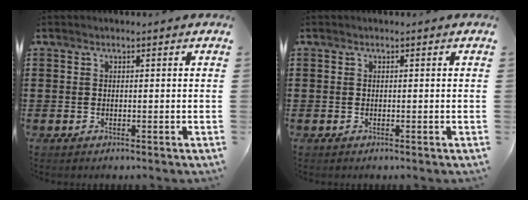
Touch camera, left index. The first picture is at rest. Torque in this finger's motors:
{"motor_torque": [-0.01, -0.01, 0.00, 0.00]}